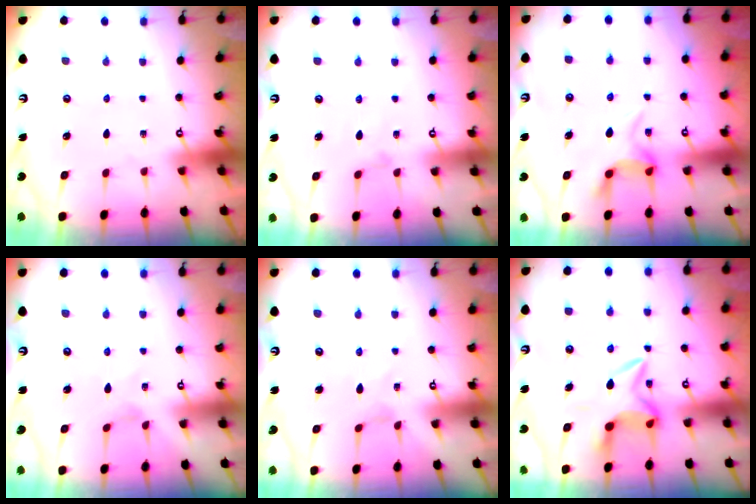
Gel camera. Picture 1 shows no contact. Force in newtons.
{"total": 1.5, "press": 1.5, "slide": 0.3}
{"total": 6.6, "press": 6.6, "slide": 0.7}
{"total": 0.5, "press": 0.5, "slide": 0.2}
{"total": 0.6, "press": 0.6, "slide": 0.2}
{"total": 8.6, "press": 8.5, "slide": 0.8}